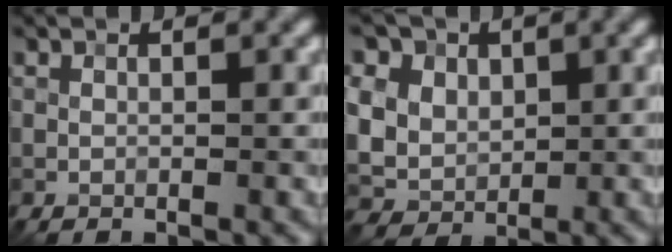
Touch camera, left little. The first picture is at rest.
{"total": 13.5, "force": [4.9, 10.9, 6.2], "torque": [-0.149, 0.031, 0.075]}